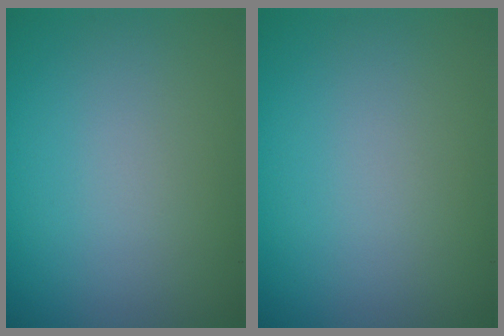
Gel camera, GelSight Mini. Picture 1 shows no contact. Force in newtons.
{"total": 0.0}